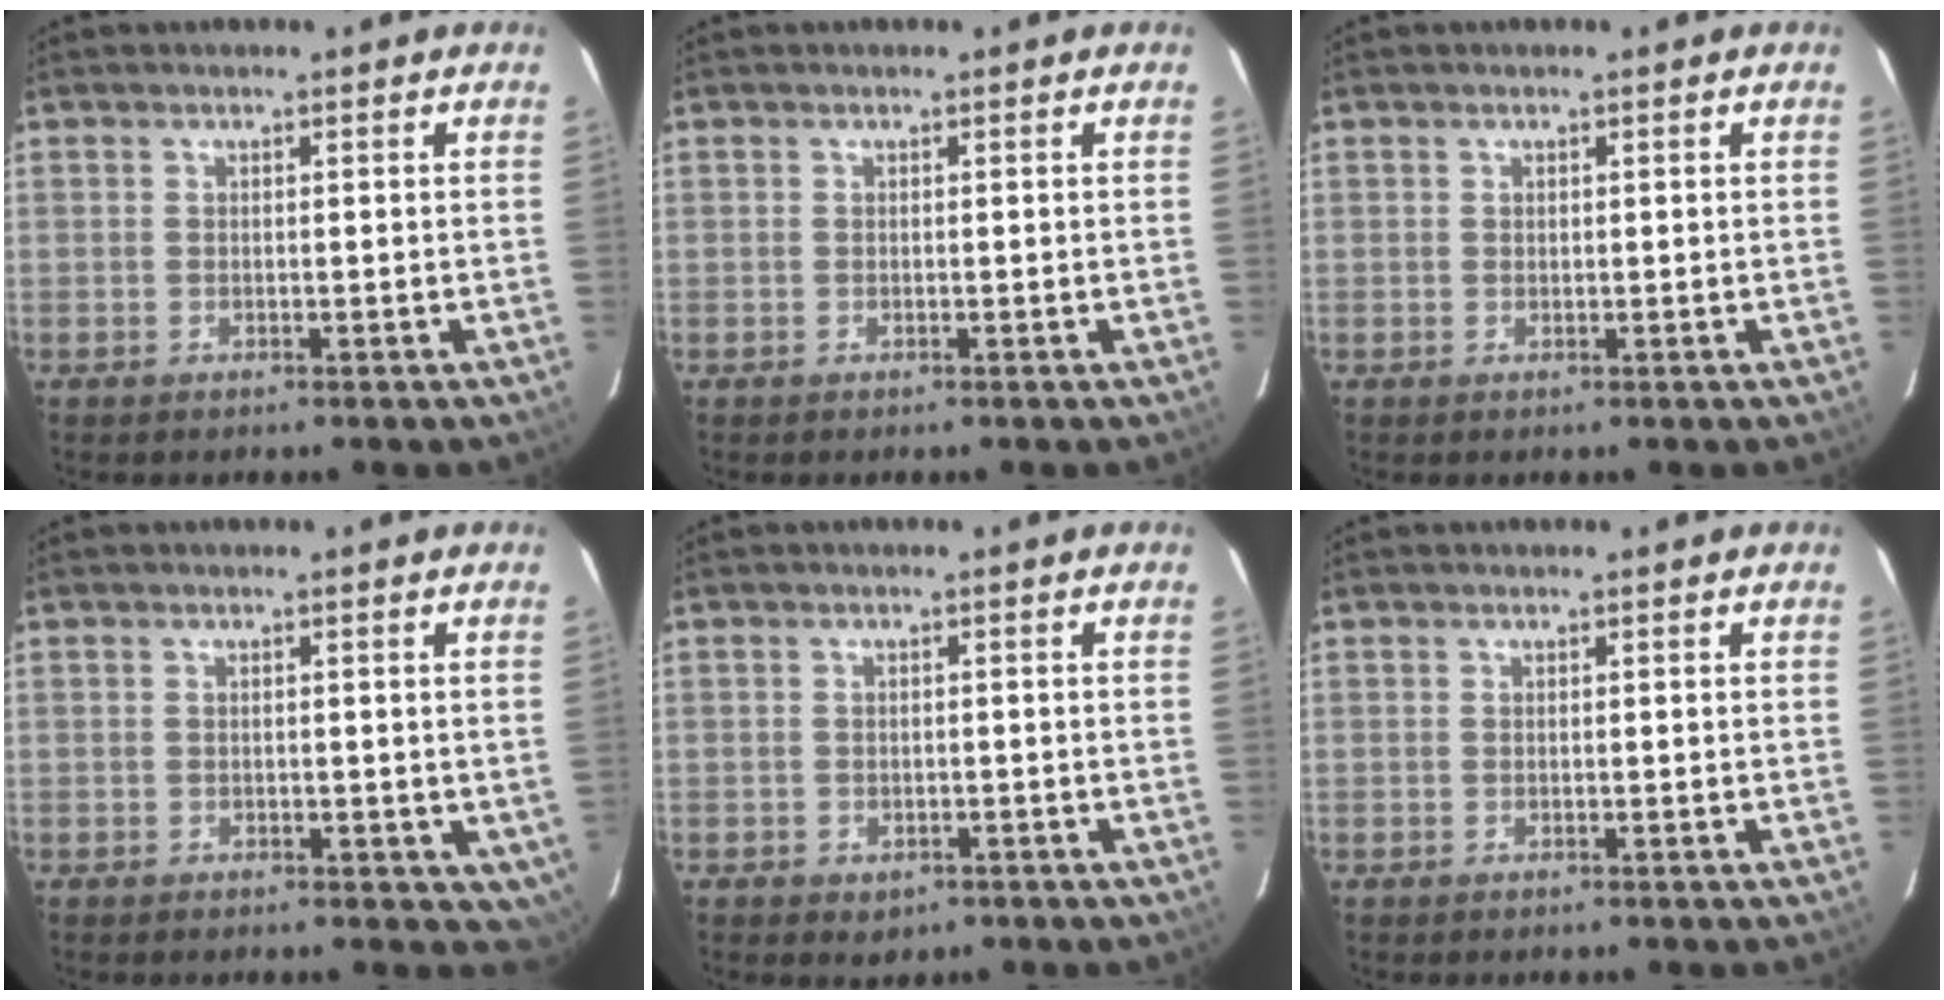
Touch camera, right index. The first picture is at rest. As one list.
[{"total": 0.0}, {"total": 0.0}, {"total": 3.5, "force": [-0.5, 2.9, 2.0], "torque": [-0.006, 0.008, 0.003]}, {"total": 2.9, "force": [-1.2, 2.4, 1.1], "torque": [-0.025, -0.001, -0.008]}, {"total": 0.0}]